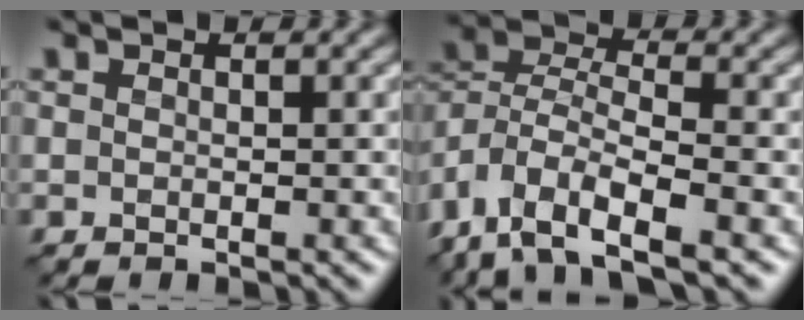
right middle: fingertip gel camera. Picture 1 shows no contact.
{"total": 9.8, "force": [-6.0, 4.0, 6.5], "torque": [-0.122, -0.002, -0.125]}